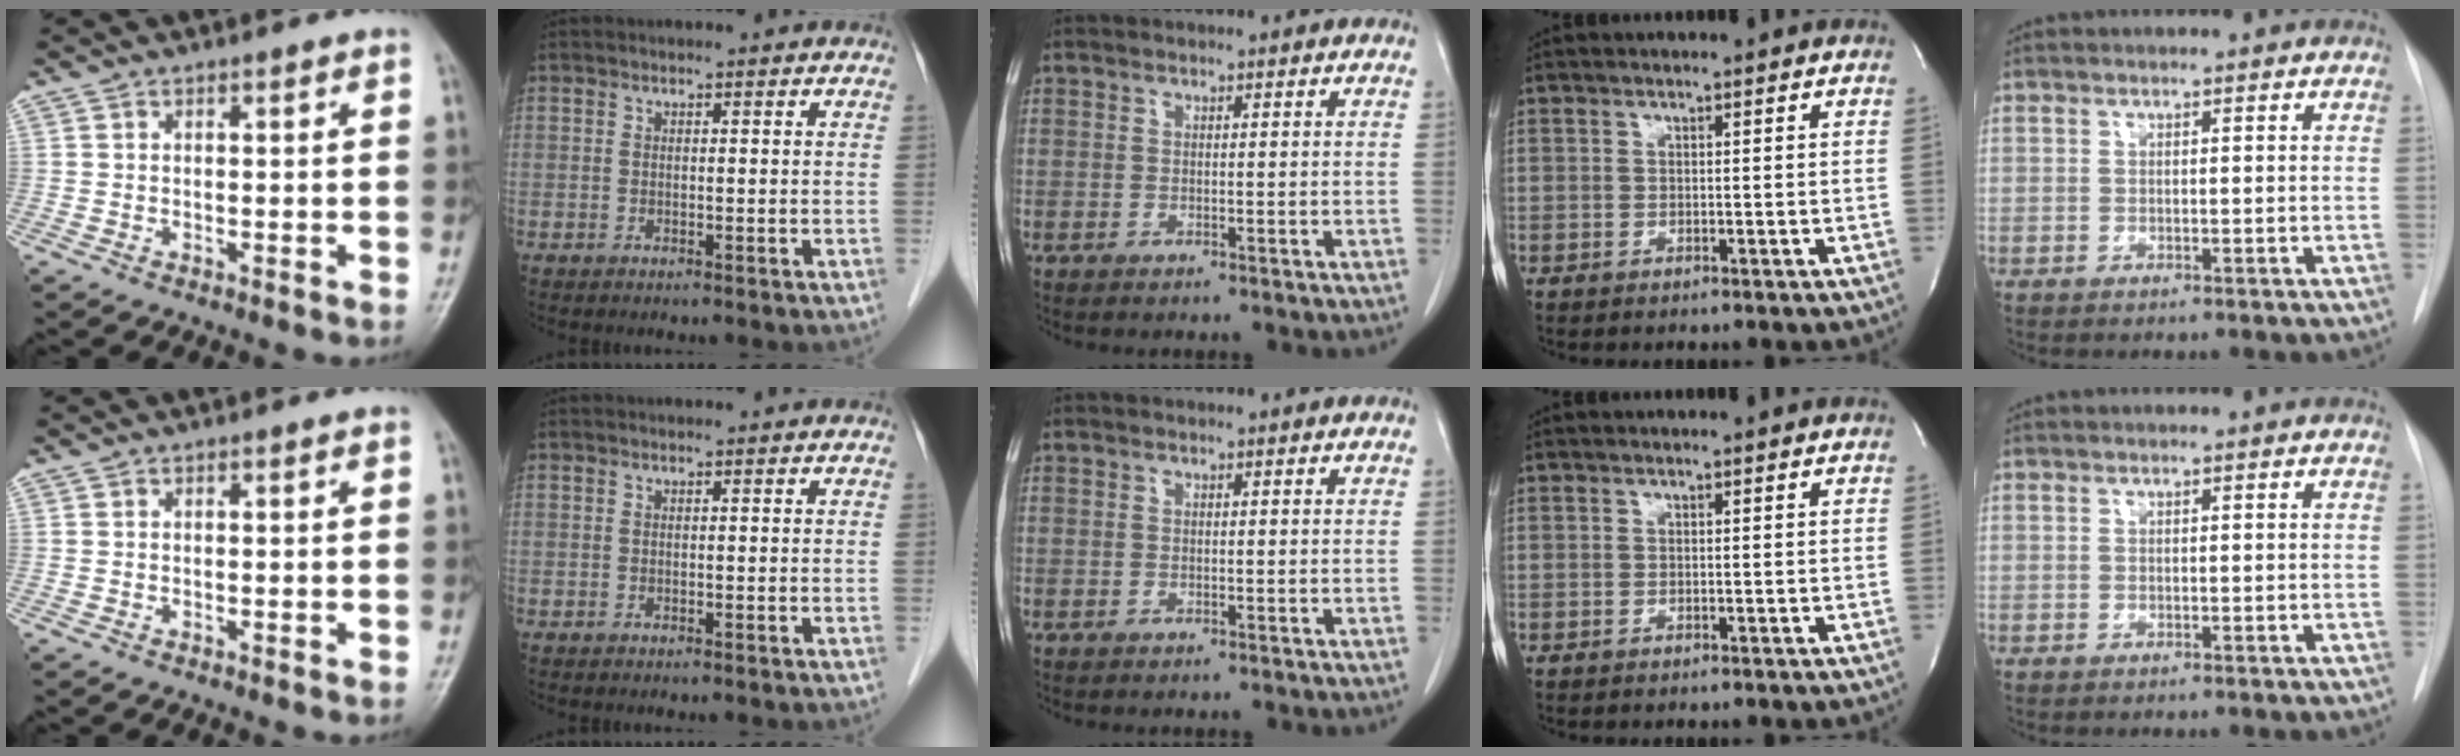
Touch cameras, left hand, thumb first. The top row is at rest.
{}